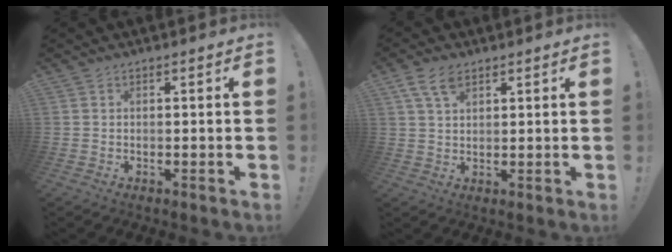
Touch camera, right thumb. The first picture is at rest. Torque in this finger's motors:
{"motor_torque": [-0.12, 0.13, 0.08, -0.01, 0.11]}